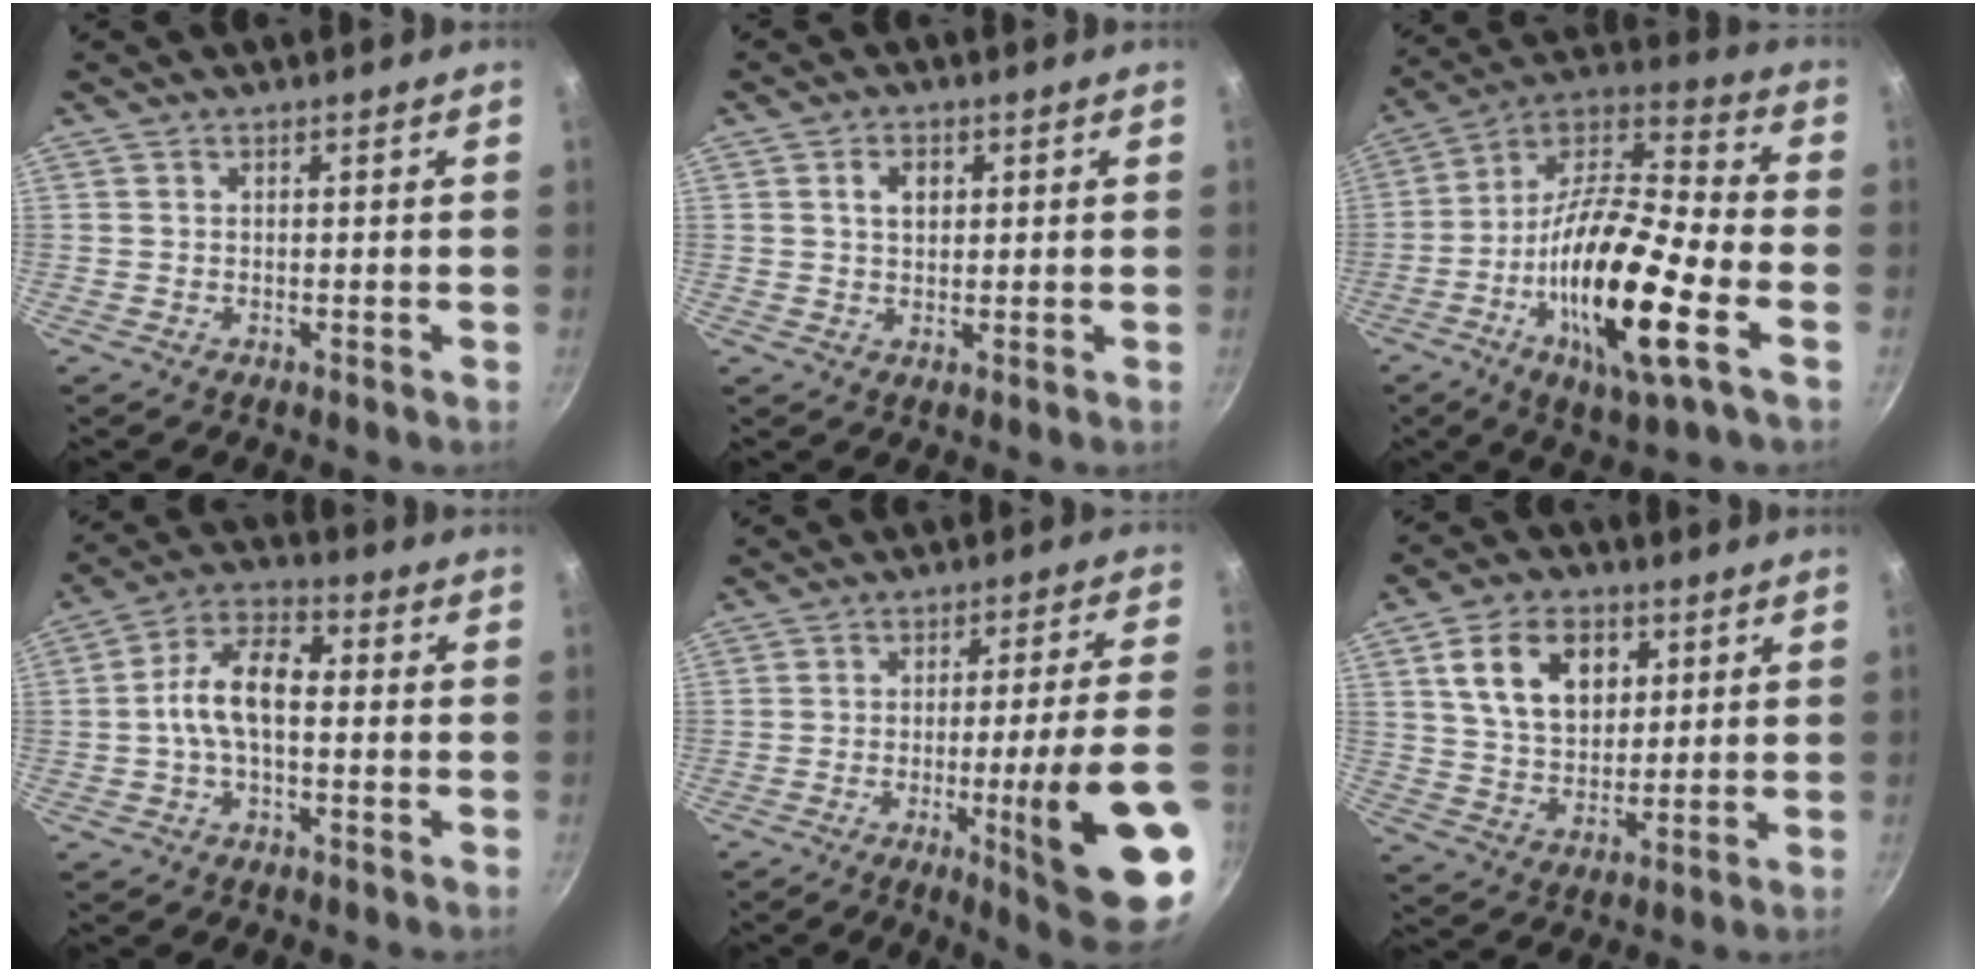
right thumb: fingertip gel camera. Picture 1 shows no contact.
{"total": 3.6, "force": [1.1, 2.5, 2.3], "torque": [-0.026, 0.000, 0.019]}
{"total": 20.8, "force": [-6.4, 6.0, 18.8], "torque": [-0.339, 0.030, -0.129]}
{"total": 10.1, "force": [-0.6, 5.5, 8.5], "torque": [-0.145, 0.041, -0.024]}
{"total": 20.5, "force": [-6.8, 1.8, 19.2], "torque": [-0.254, 0.021, -0.088]}
{"total": 13.1, "force": [4.5, 9.1, 8.4], "torque": [-0.116, -0.009, 0.079]}